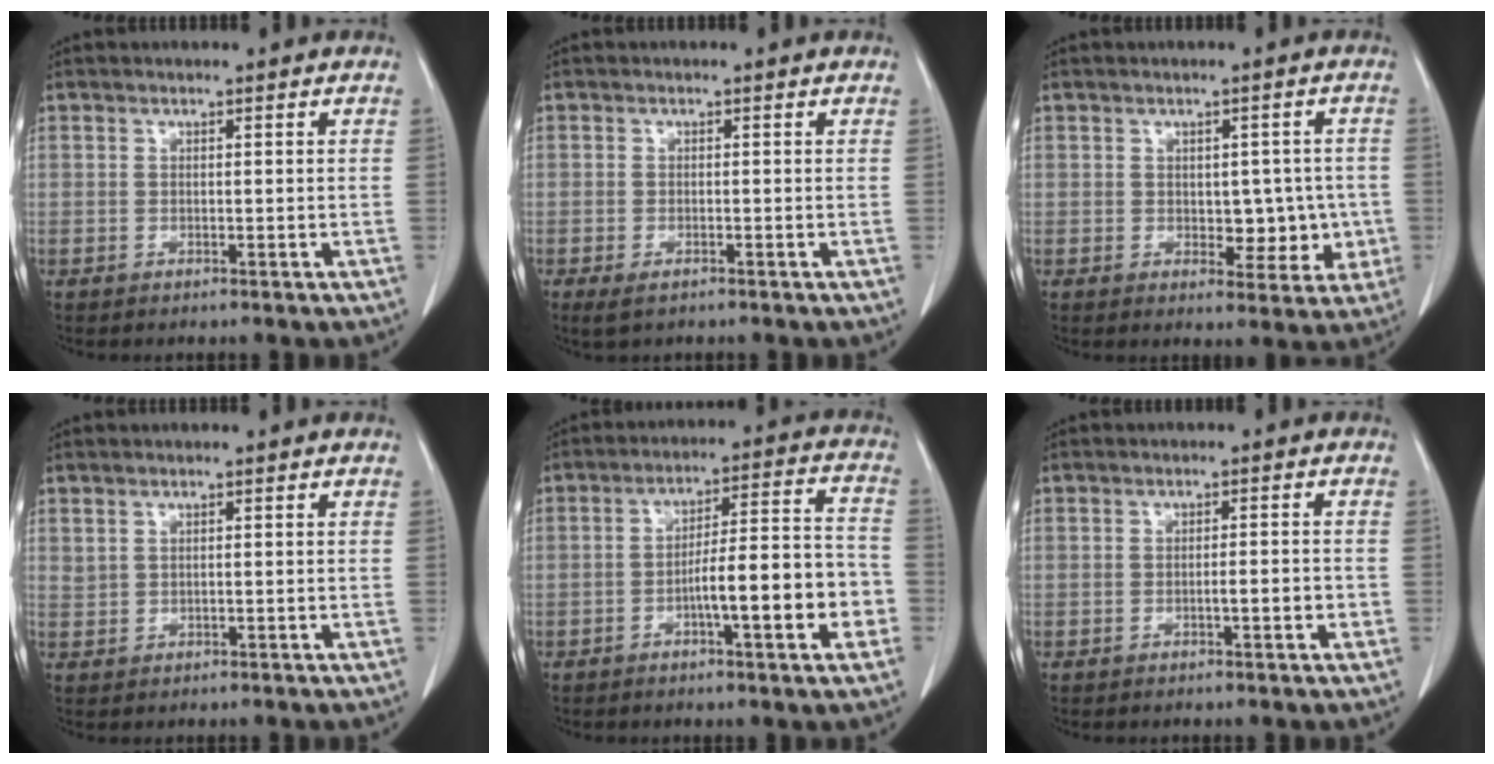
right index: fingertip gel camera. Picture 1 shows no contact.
{"total": 2.3, "force": [-1.5, 0.9, 1.5], "torque": [-0.027, -0.004, -0.019]}
{"total": 5.7, "force": [-0.5, 3.6, 4.4], "torque": [-0.042, 0.009, 0.003]}
{"total": 0.9, "force": [0.7, 0.5, 0.2], "torque": [-0.001, 0.002, 0.017]}
{"total": 12.2, "force": [-3.9, 1.6, 11.4], "torque": [-0.170, 0.023, -0.056]}
{"total": 2.3, "force": [-0.7, 0.4, 2.1], "torque": [-0.035, 0.002, -0.012]}